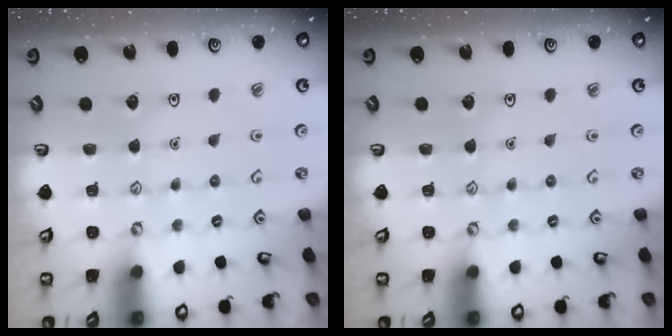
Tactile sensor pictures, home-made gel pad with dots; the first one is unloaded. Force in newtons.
{"total": 0.0}